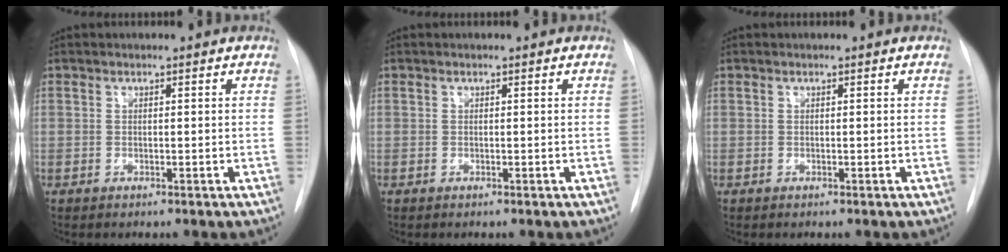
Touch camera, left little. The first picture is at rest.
{"total": 0.0}
{"total": 0.0}